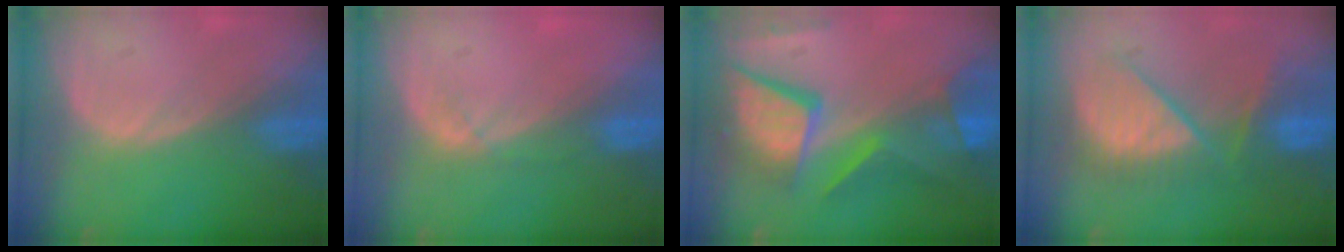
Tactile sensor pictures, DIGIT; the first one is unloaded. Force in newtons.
{"total": 1.7, "press": 1.5, "slide": 0.8}
{"total": 12.1, "press": 9.9, "slide": 6.9}
{"total": 8.8, "press": 8.7, "slide": 1.4}